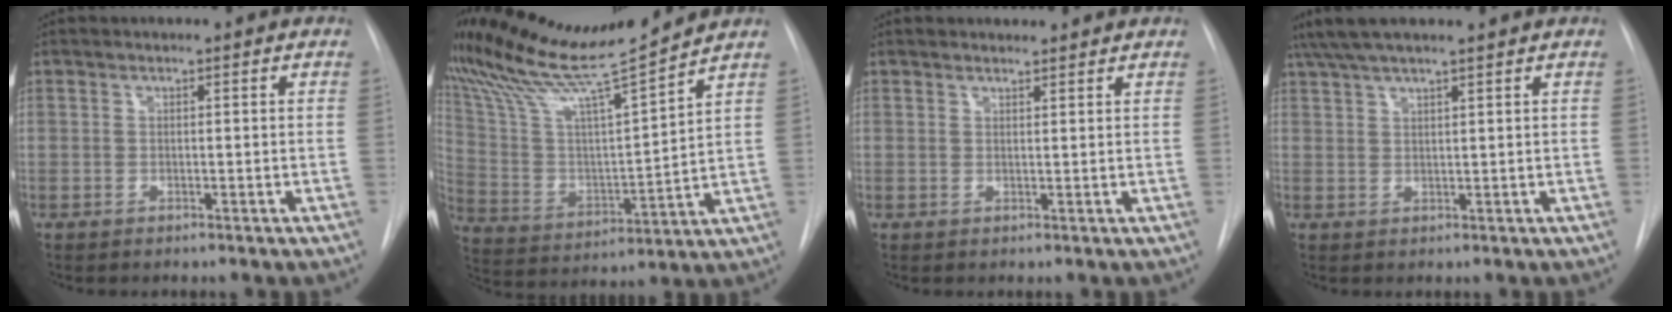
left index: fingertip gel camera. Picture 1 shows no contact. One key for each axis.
{"total": 16.4, "fx": 15.2, "fy": -1.7, "fz": 5.9, "tx": -0.128, "ty": -0.029, "tz": 0.271}
{"total": 2.4, "fx": 2.3, "fy": 0.6, "fz": 0.3, "tx": -0.009, "ty": 0.011, "tz": 0.029}
{"total": 7.1, "fx": 5.9, "fy": 0.4, "fz": 3.9, "tx": -0.065, "ty": 0.034, "tz": 0.101}